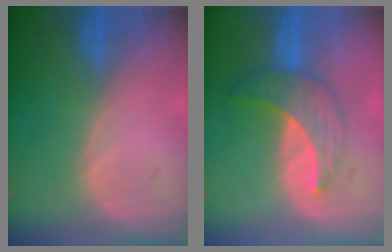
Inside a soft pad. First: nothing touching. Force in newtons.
{"total": 7.3, "press": 6.6, "slide": 3.2}